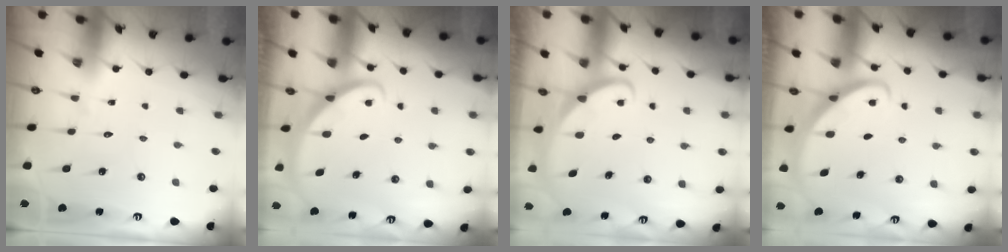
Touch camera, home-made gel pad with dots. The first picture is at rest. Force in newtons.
{"total": 2.1, "press": 2.1, "slide": 0.1}
{"total": 1.8, "press": 1.7, "slide": 0.1}
{"total": 2.9, "press": 2.9, "slide": 0.2}